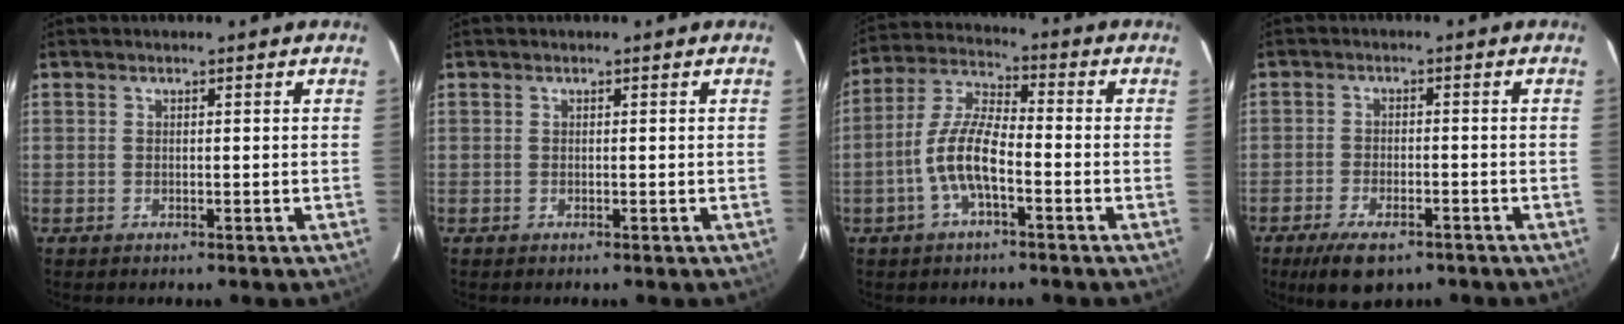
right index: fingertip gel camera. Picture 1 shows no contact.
{"total": 0.0}
{"total": 9.3, "force": [-3.4, 2.8, 8.2], "torque": [-0.178, 0.008, -0.068]}
{"total": 8.8, "force": [-6.2, 3.5, 5.2], "torque": [-0.119, -0.016, -0.099]}